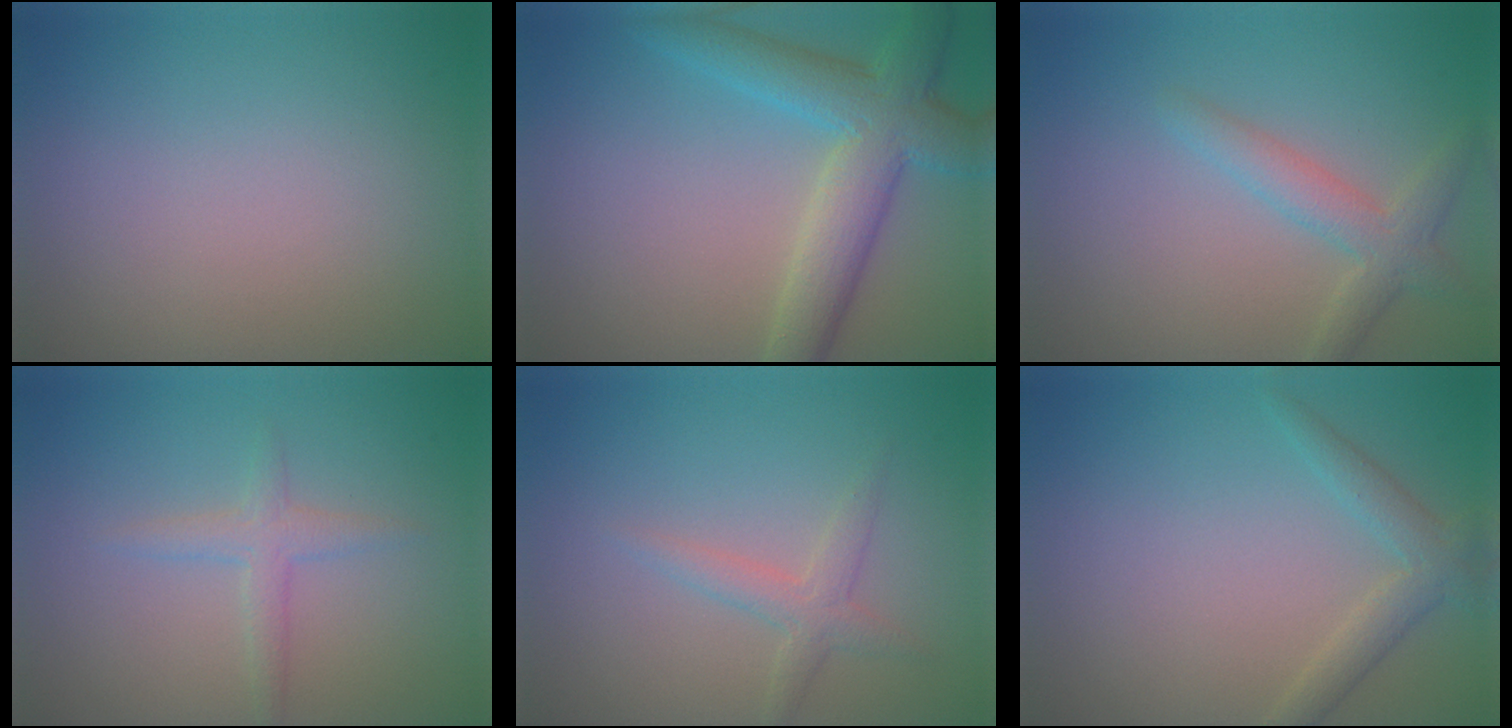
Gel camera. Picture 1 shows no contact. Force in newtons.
{"total": 5.4, "press": 5.4, "slide": 0.4}
{"total": 2.9, "press": 2.9, "slide": 0.1}
{"total": 1.9, "press": 1.9, "slide": 0.1}
{"total": 1.9, "press": 1.9, "slide": 0.0}
{"total": 2.3, "press": 2.3, "slide": 0.2}